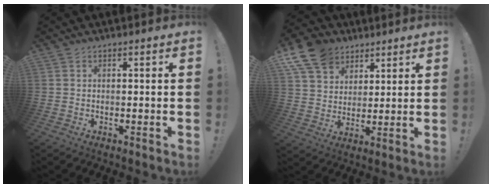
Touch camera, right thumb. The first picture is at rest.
{"total": 12.8, "force": [7.8, 9.1, 4.6], "torque": [-0.082, -0.047, 0.155]}